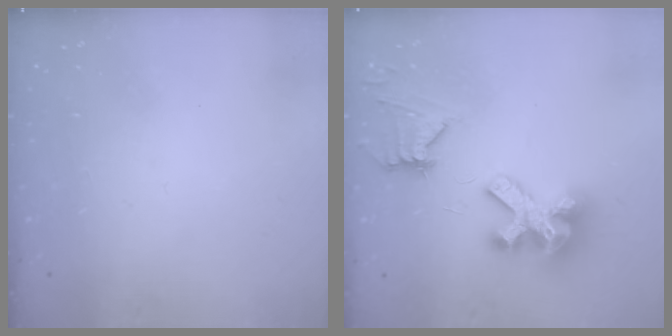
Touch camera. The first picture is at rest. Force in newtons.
{"total": 11.8, "press": 11.7, "slide": 1.4}